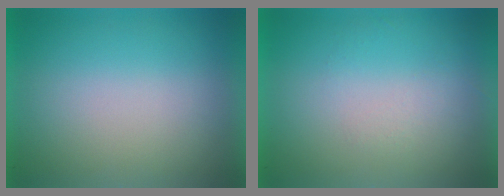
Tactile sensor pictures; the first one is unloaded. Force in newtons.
{"total": 1.2}